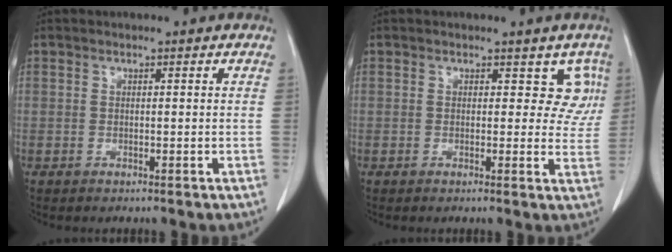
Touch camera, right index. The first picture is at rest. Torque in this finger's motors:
{"motor_torque": [0.05, 0.03, 0.00, -0.01]}